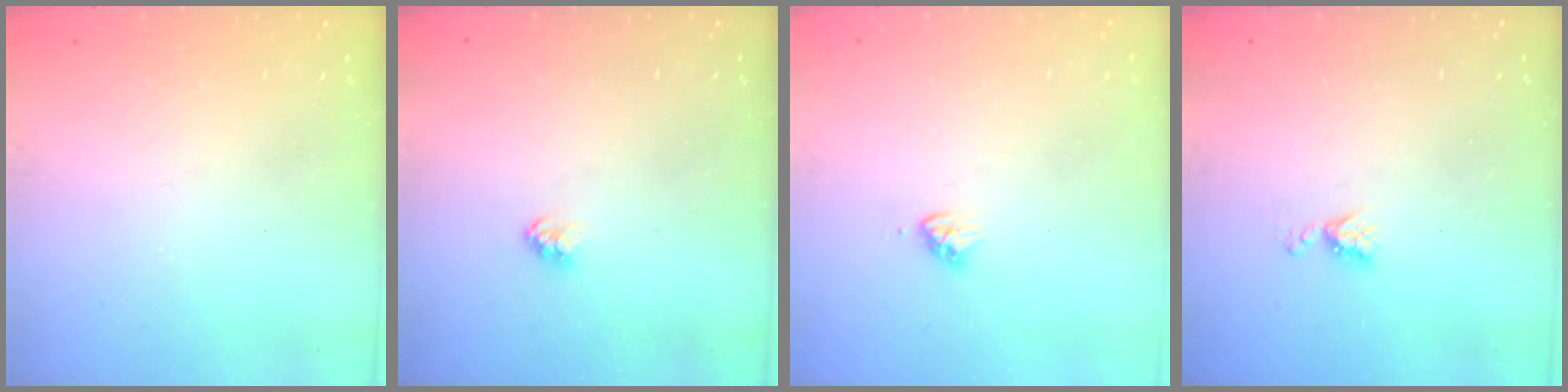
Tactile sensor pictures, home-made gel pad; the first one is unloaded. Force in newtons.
{"total": 2.4, "press": 2.4, "slide": 0.1}
{"total": 3.3, "press": 3.3, "slide": 0.2}
{"total": 4.5, "press": 4.5, "slide": 0.5}